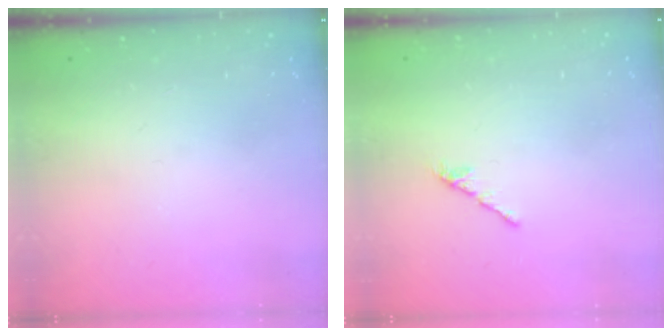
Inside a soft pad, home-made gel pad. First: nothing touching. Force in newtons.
{"total": 2.1, "press": 2.0, "slide": 0.7}